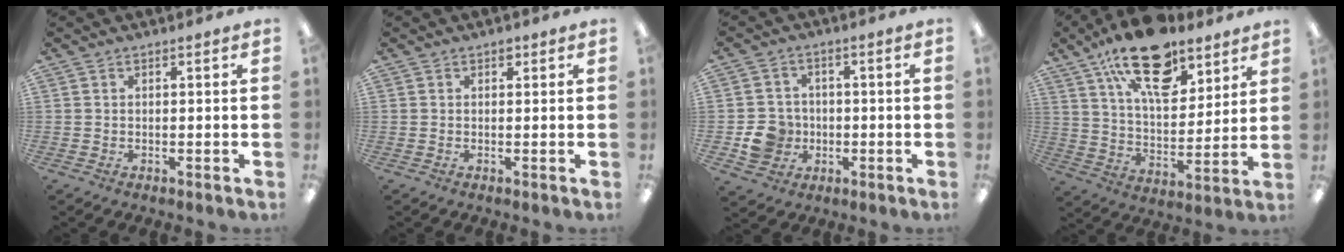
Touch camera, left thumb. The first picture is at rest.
{"total": 1.1, "force": [0.7, 0.7, 0.6], "torque": [-0.005, -0.001, 0.010]}
{"total": 7.9, "force": [-1.8, 7.3, 2.5], "torque": [-0.055, 0.014, -0.028]}
{"total": 21.3, "force": [13.7, 10.3, 12.7], "torque": [-0.204, -0.065, 0.236]}